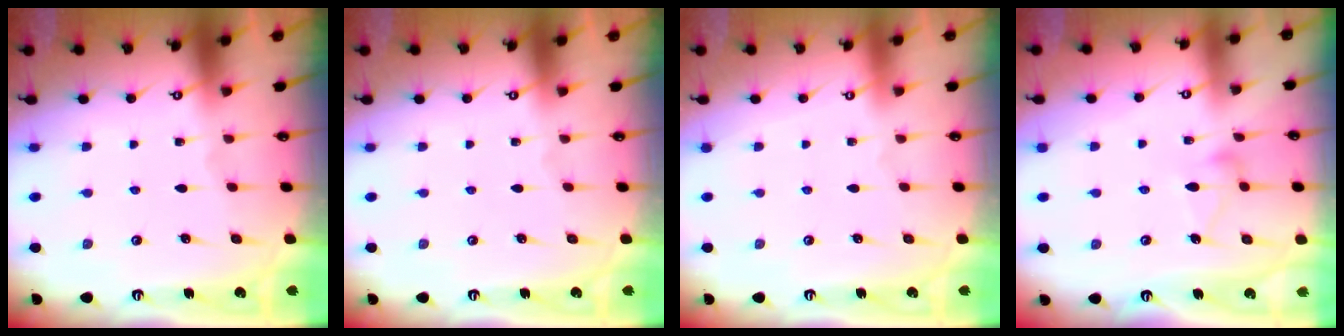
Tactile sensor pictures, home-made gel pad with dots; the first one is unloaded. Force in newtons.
{"total": 0.0}
{"total": 3.9, "press": 3.9, "slide": 0.1}
{"total": 7.5, "press": 7.5, "slide": 0.3}